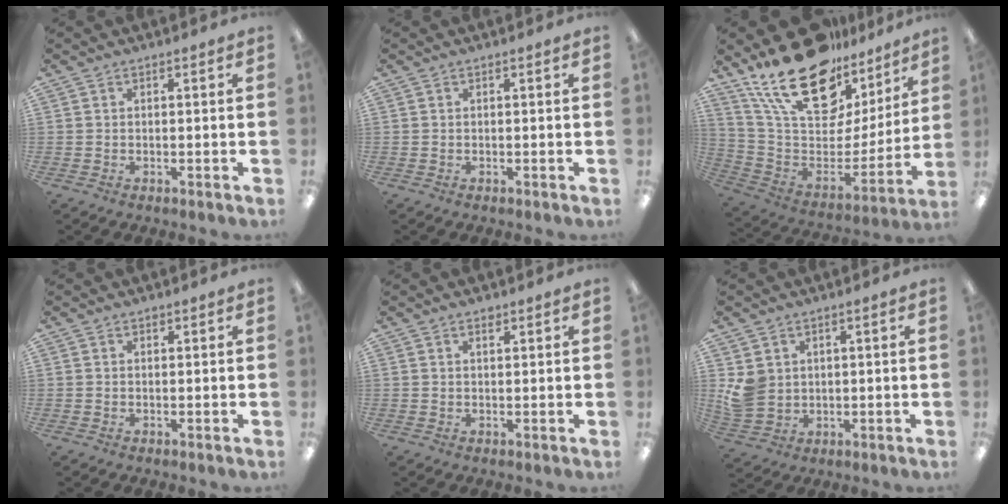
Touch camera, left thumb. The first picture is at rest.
{"total": 0.0}
{"total": 25.9, "force": [18.5, 12.1, 13.6], "torque": [-0.236, -0.112, 0.334]}
{"total": 0.5, "force": [0.4, 0.2, 0.1], "torque": [-0.003, 0.000, 0.009]}
{"total": 1.3, "force": [1.1, 0.5, 0.7], "torque": [-0.007, -0.004, 0.018]}
{"total": 5.7, "force": [1.8, 5.0, 2.1], "torque": [-0.047, 0.000, 0.040]}